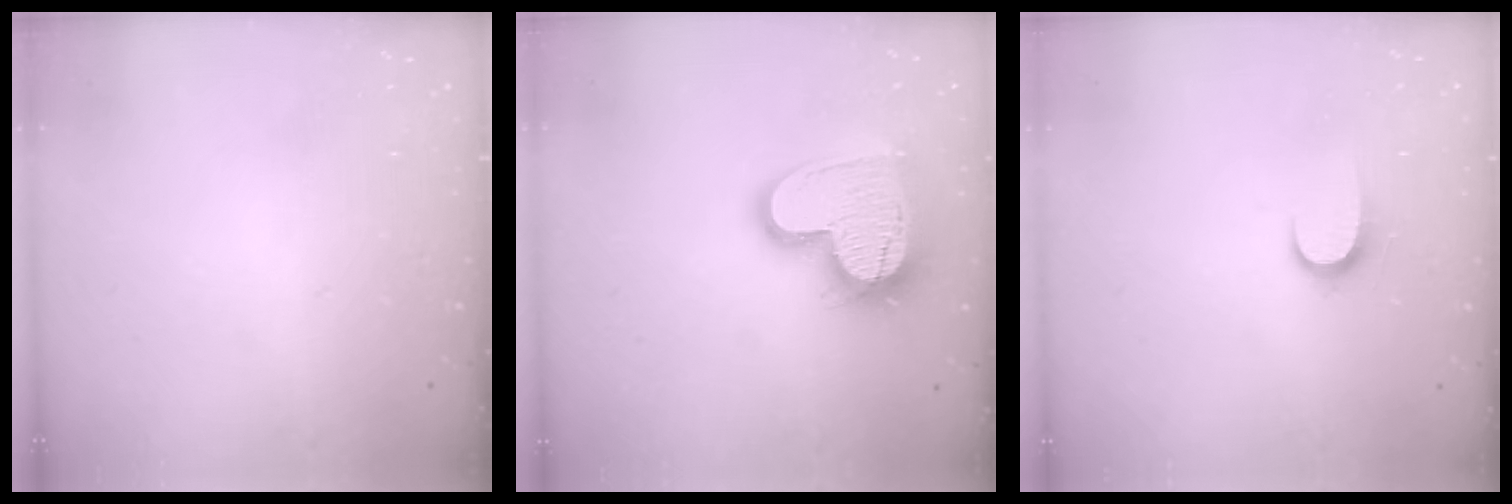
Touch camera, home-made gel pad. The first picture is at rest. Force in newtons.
{"total": 18.2, "press": 18.1, "slide": 1.5}
{"total": 6.1, "press": 6.1, "slide": 0.6}